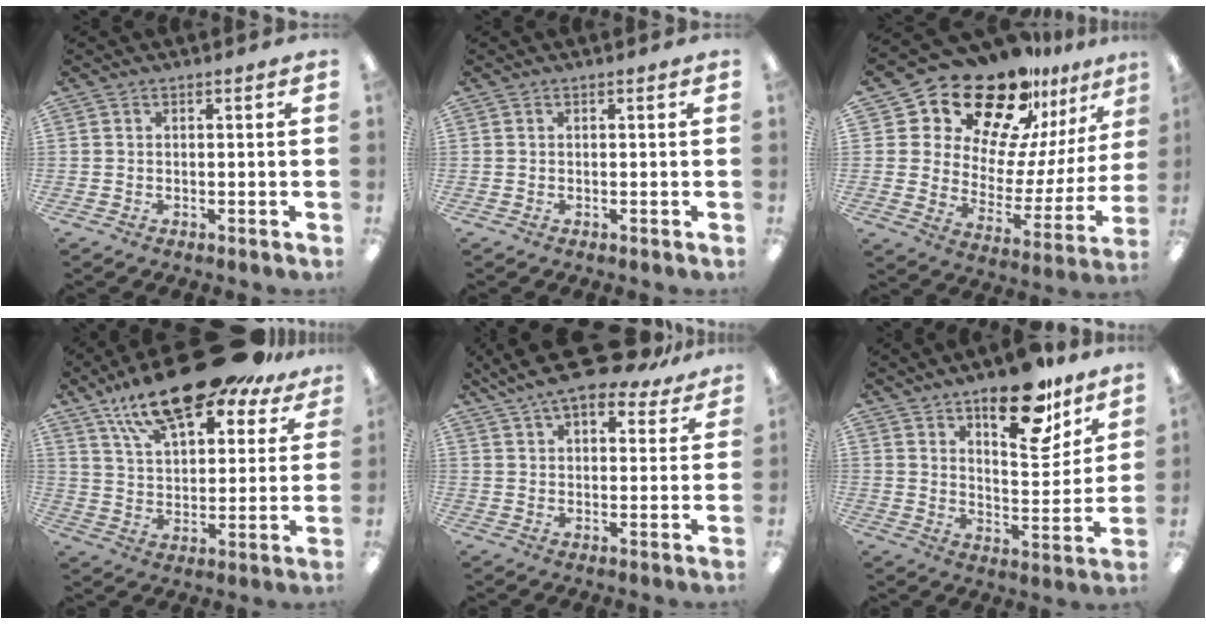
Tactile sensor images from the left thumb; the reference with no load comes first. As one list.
[{"total": 0.0}, {"total": 22.2, "force": [18.5, 8.9, 8.6], "torque": [-0.156, -0.137, 0.329]}, {"total": 20.4, "force": [14.7, 7.4, 12.0], "torque": [-0.210, -0.075, 0.255]}, {"total": 12.9, "force": [10.0, 4.2, 7.0], "torque": [-0.114, -0.051, 0.175]}, {"total": 17.3, "force": [12.1, 7.0, 10.3], "torque": [-0.133, -0.073, 0.198]}]